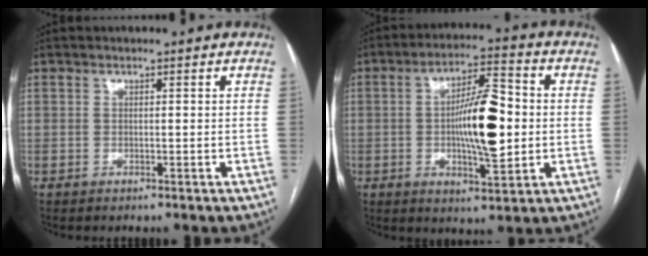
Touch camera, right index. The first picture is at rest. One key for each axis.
{"total": 12.4, "fx": -0.4, "fy": 3.1, "fz": 12.0, "tx": -0.205, "ty": 0.011, "tz": -0.005}